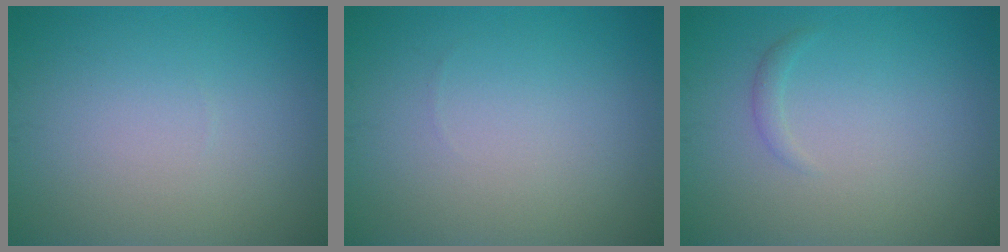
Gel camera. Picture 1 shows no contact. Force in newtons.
{"total": 0.0}
{"total": 0.7, "press": 0.7, "slide": 0.0}